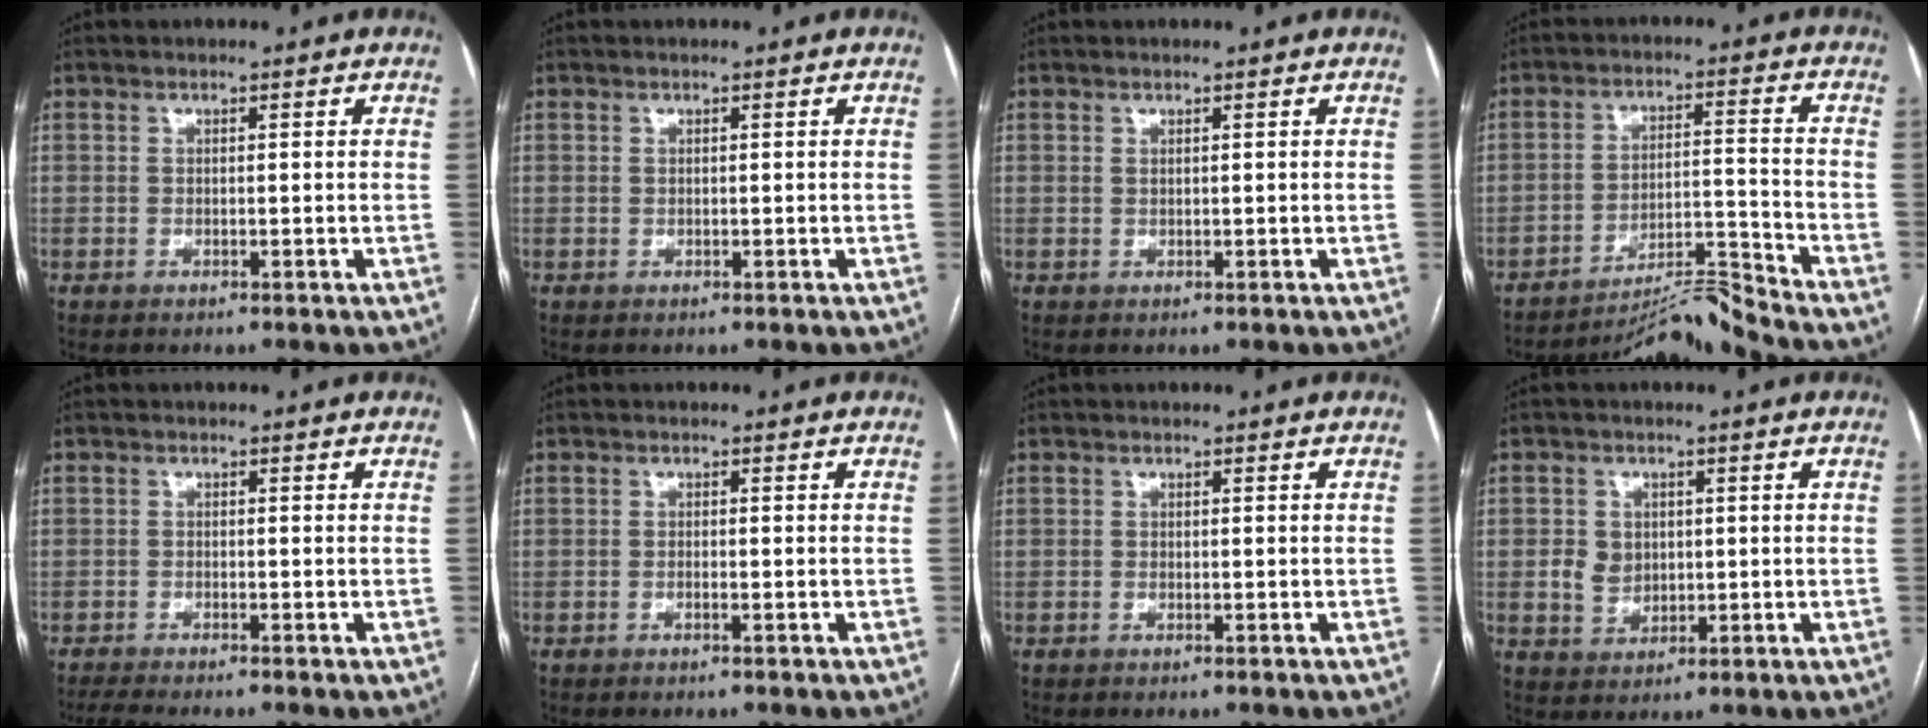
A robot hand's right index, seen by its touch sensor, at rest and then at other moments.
{"total": 0.0}
{"total": 0.0}
{"total": 8.3, "force": [-7.6, -3.3, -0.3], "torque": [0.001, 0.015, -0.133]}
{"total": 2.9, "force": [-2.6, -0.2, 1.2], "torque": [-0.024, -0.010, -0.049]}
{"total": 0.7, "force": [-0.4, 0.0, 0.6], "torque": [-0.011, 0.001, -0.007]}
{"total": 0.5, "force": [-0.2, 0.3, 0.4], "torque": [-0.012, -0.001, -0.004]}
{"total": 4.2, "force": [0.3, 3.7, 2.1], "torque": [-0.038, 0.010, 0.017]}